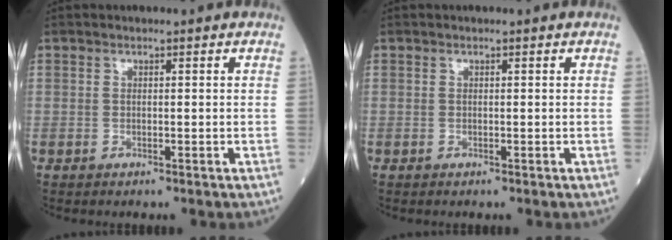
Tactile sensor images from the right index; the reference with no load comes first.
{"total": 0.0}